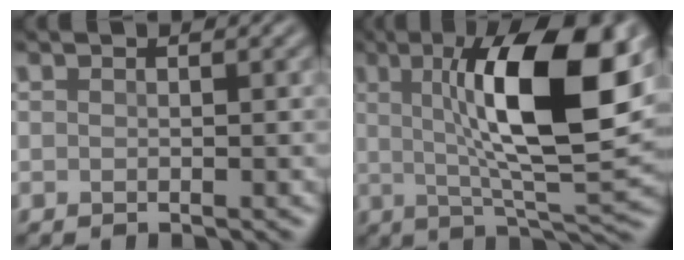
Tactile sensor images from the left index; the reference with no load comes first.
{"total": 12.3, "force": [2.6, 3.0, 11.6], "torque": [-0.171, 0.007, 0.044]}